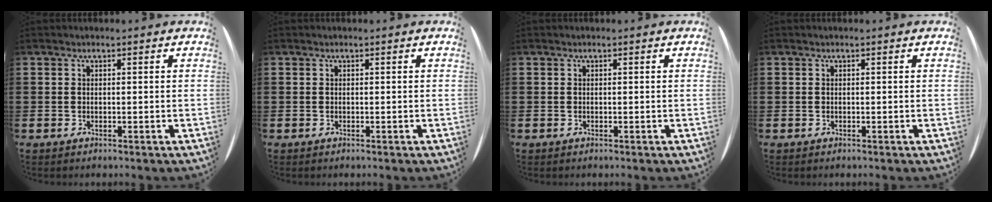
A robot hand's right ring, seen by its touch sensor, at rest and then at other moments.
{"total": 0.0}
{"total": 0.0}
{"total": 0.0}